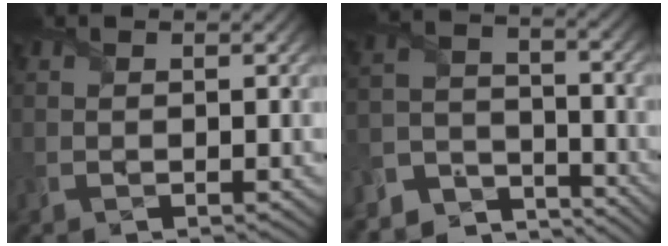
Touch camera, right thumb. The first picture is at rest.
{"total": 8.3, "force": [-7.3, 3.3, 2.0], "torque": [-0.041, -0.013, -0.151]}